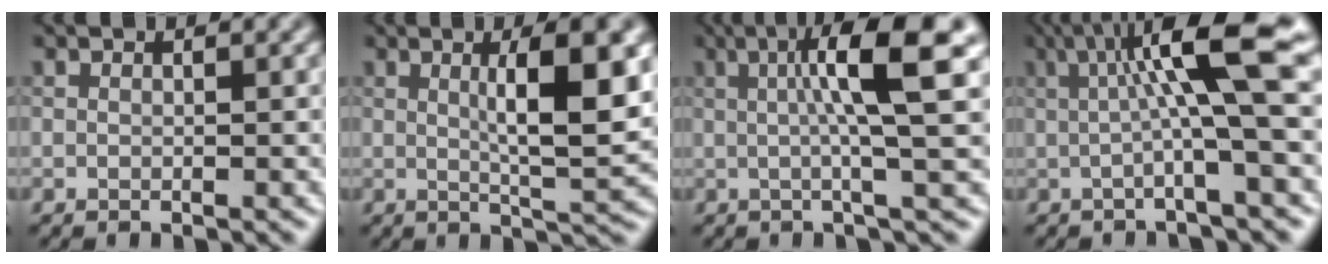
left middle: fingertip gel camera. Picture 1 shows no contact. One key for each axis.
{"total": 7.0, "fx": 1.5, "fy": 1.5, "fz": 6.7, "tx": -0.096, "ty": 0.001, "tz": 0.025}
{"total": 8.1, "fx": 1.7, "fy": 1.1, "fz": 7.8, "tx": -0.112, "ty": 0.015, "tz": 0.024}
{"total": 8.5, "fx": 1.5, "fy": 1.1, "fz": 8.3, "tx": -0.129, "ty": 0.006, "tz": 0.021}